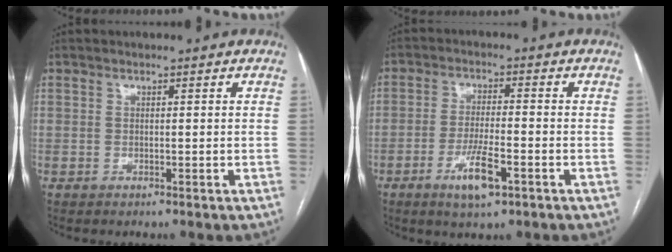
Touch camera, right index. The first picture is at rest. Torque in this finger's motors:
{"motor_torque": [1.08, -0.41, 0.23, 0.10]}